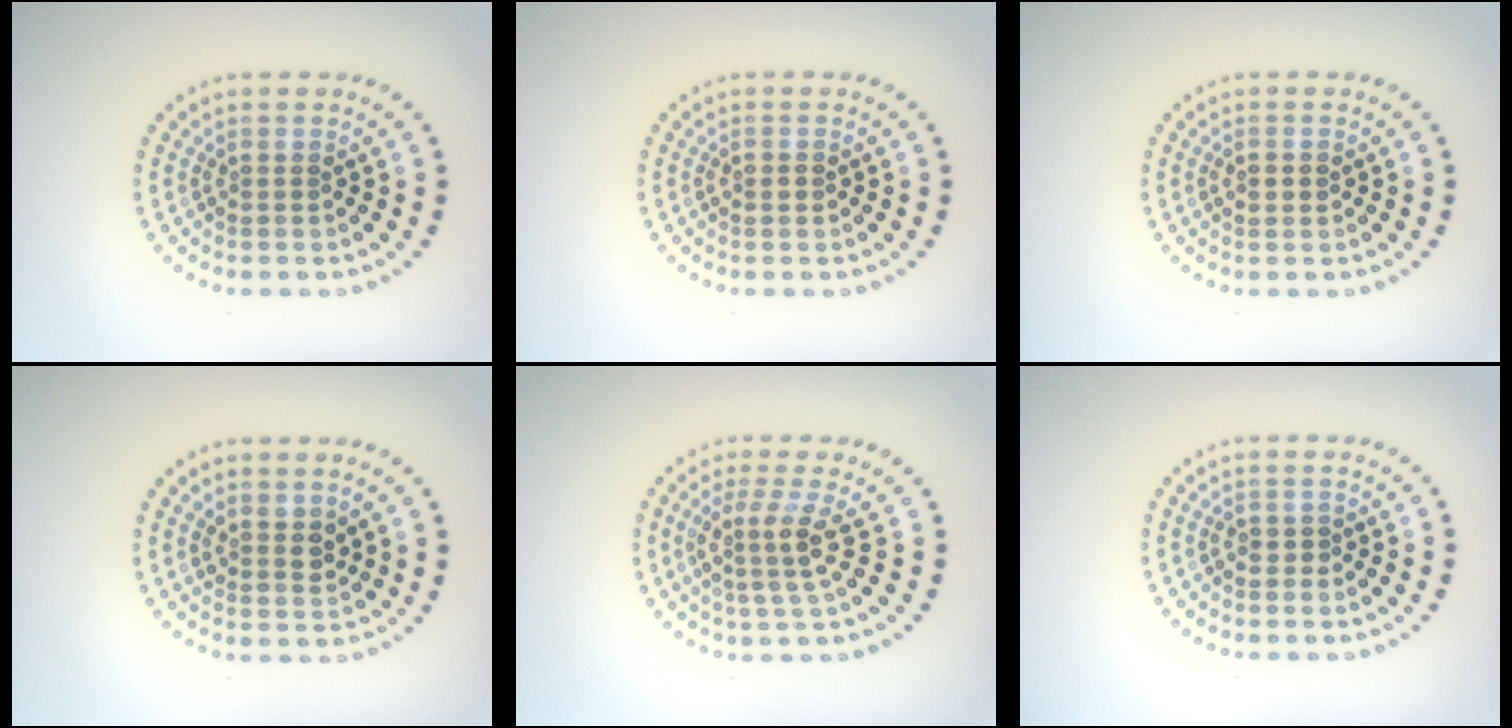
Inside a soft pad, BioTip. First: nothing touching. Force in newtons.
{"total": 1.1, "press": 1.1, "slide": 0.1}
{"total": 1.8, "press": 1.8, "slide": 0.1}
{"total": 1.8, "press": 1.6, "slide": 0.9}
{"total": 3.0, "press": 2.3, "slide": 1.9}
{"total": 0.8, "press": 0.5, "slide": 0.6}